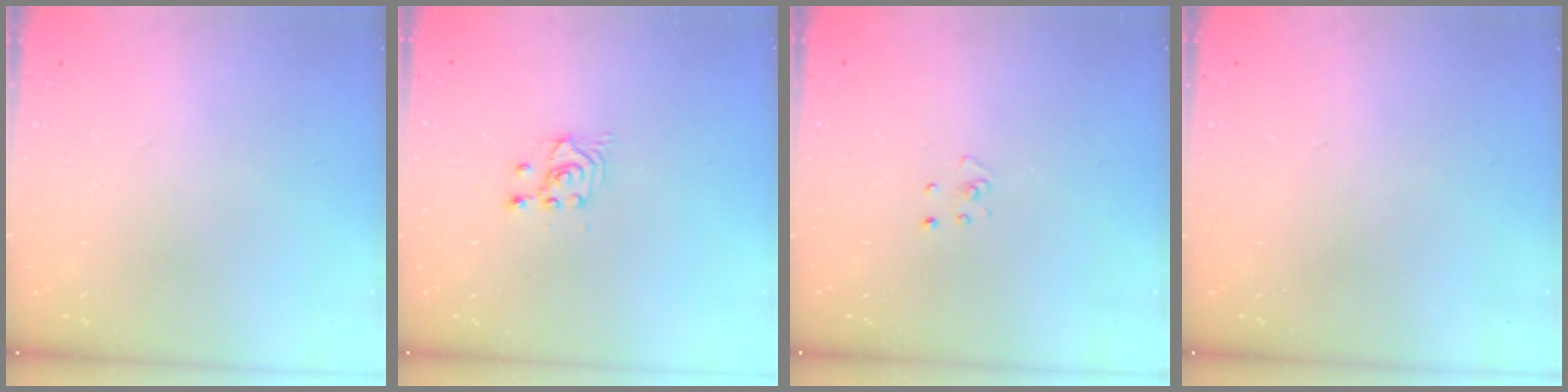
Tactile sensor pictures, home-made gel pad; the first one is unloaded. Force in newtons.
{"total": 2.6, "press": 2.5, "slide": 0.3}
{"total": 2.3, "press": 2.3, "slide": 0.2}
{"total": 0.0}